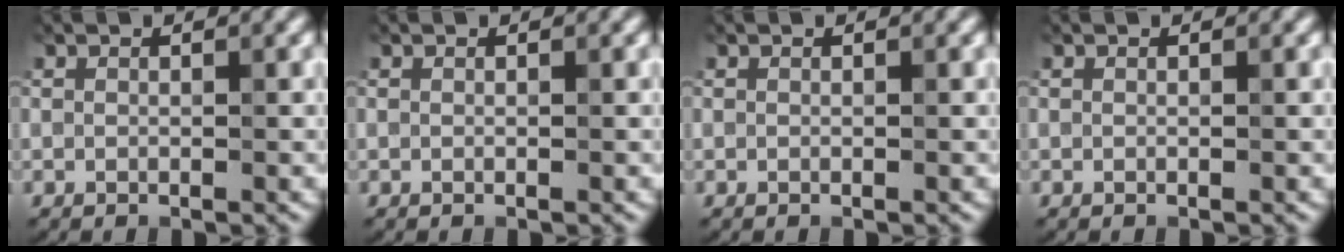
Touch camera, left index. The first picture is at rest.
{"total": 0.0}
{"total": 0.0}
{"total": 0.0}